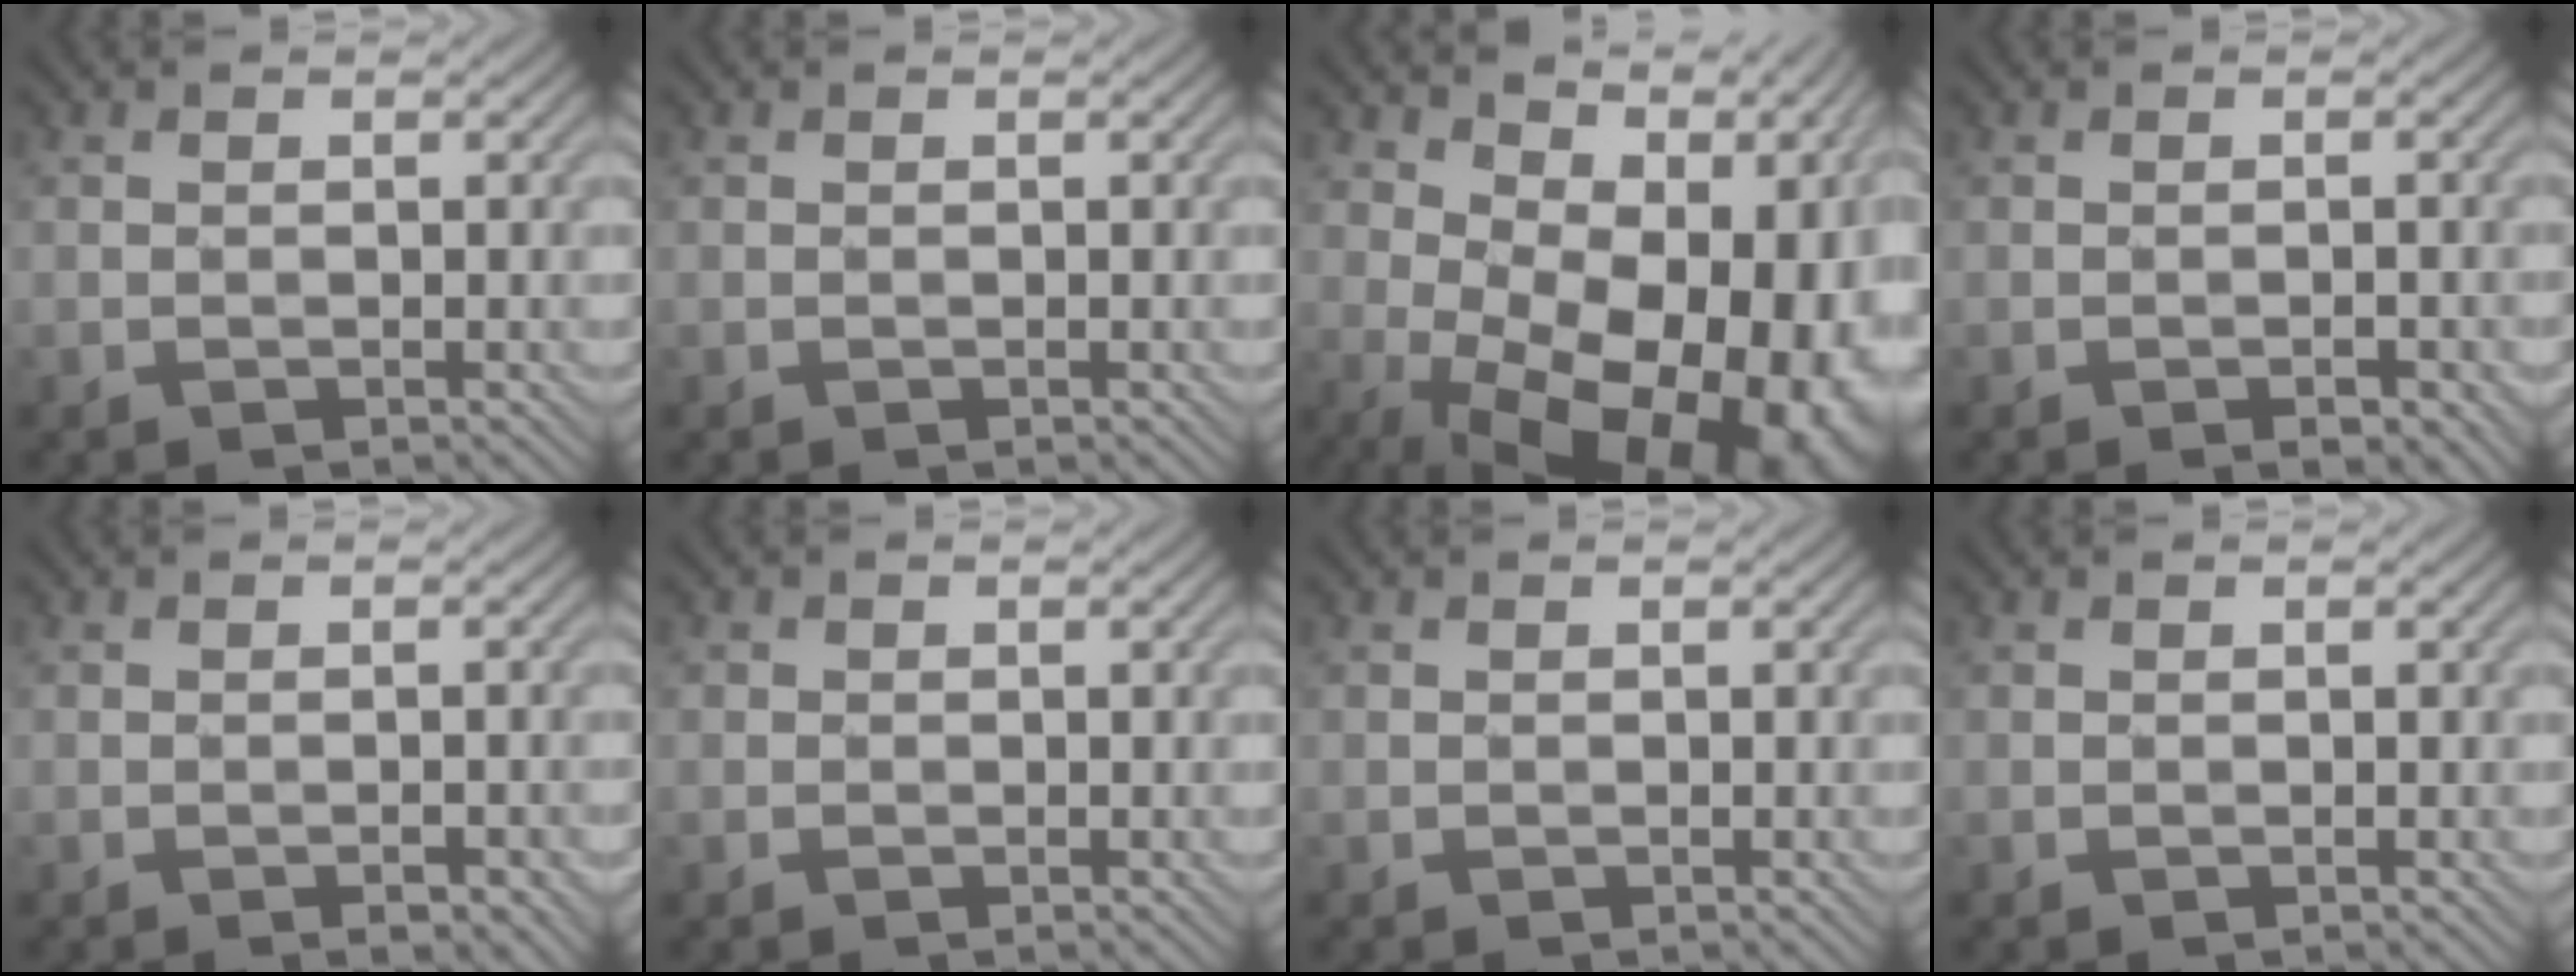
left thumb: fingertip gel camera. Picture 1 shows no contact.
{"total": 0.0}
{"total": 19.3, "force": [-2.2, 11.6, 15.3], "torque": [-0.164, -0.003, 0.007]}
{"total": 2.0, "force": [-1.2, 0.5, 1.5], "torque": [-0.023, 0.004, -0.016]}
{"total": 1.8, "force": [-1.1, 0.3, 1.3], "torque": [-0.019, 0.005, -0.017]}
{"total": 0.8, "force": [-0.1, 0.8, 0.1], "torque": [0.002, -0.002, -0.006]}
{"total": 0.0}
{"total": 0.0}